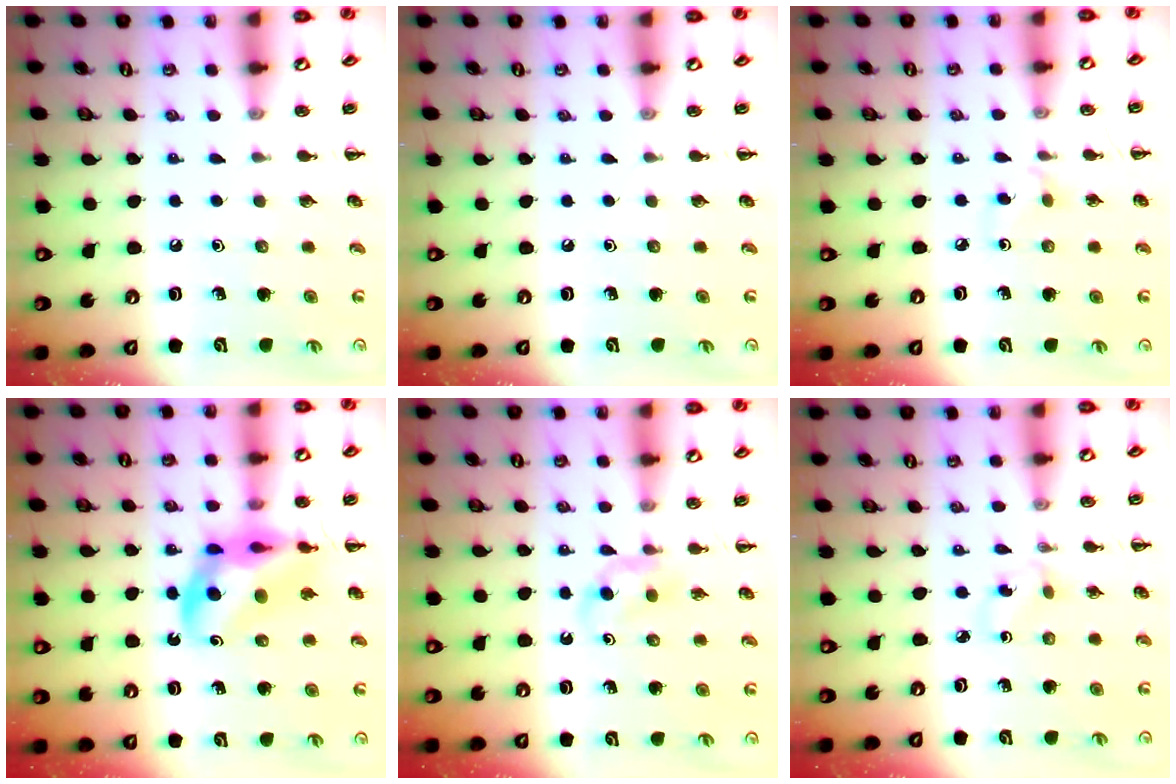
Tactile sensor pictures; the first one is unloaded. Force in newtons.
{"total": 0.0}
{"total": 2.7, "press": 2.5, "slide": 1.0}
{"total": 12.6, "press": 12.0, "slide": 3.5}
{"total": 2.9, "press": 2.6, "slide": 1.3}
{"total": 1.7, "press": 1.5, "slide": 0.9}